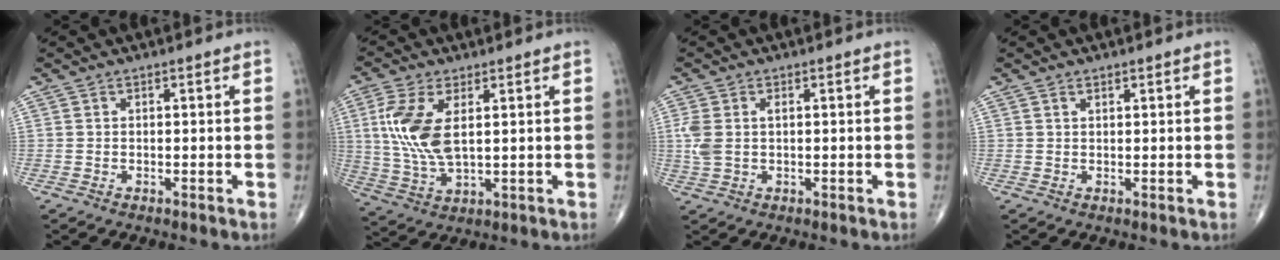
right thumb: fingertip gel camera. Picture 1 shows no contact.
{"total": 10.8, "force": [2.3, 5.0, 9.3], "torque": [-0.213, -0.013, 0.052]}
{"total": 4.4, "force": [0.5, 2.6, 3.5], "torque": [-0.107, 0.014, 0.013]}
{"total": 0.8, "force": [0.6, 0.4, 0.4], "torque": [-0.005, -0.004, 0.009]}